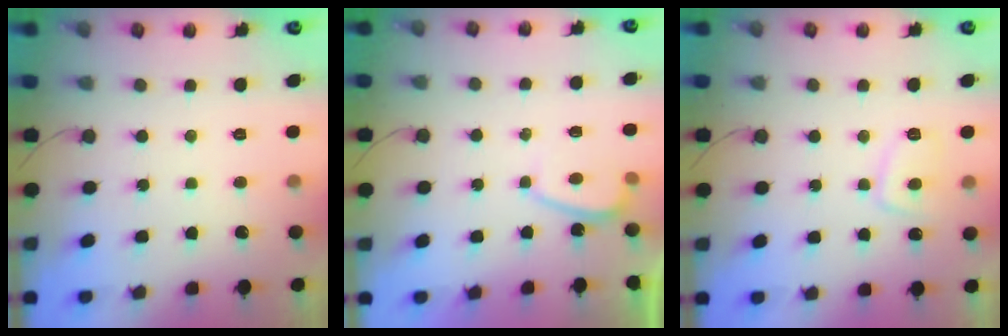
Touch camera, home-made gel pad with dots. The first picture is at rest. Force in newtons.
{"total": 2.2, "press": 2.1, "slide": 0.6}
{"total": 6.0, "press": 5.9, "slide": 1.0}